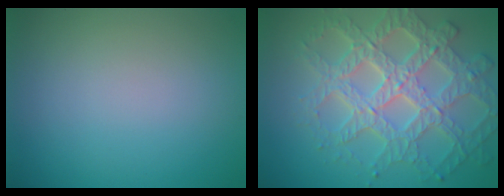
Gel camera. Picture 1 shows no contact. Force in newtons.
{"total": 6.4, "press": 5.8, "slide": 2.8}